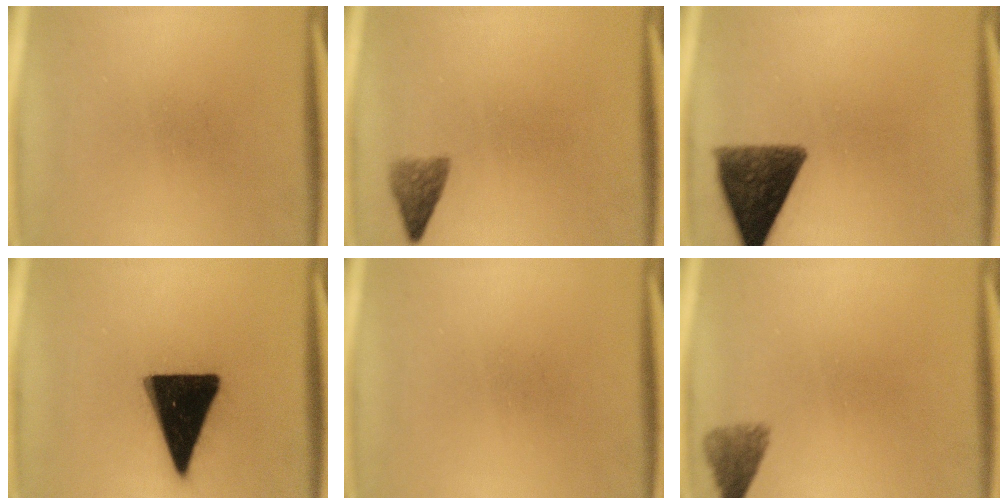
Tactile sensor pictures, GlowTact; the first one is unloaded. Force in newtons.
{"total": 2.6}
{"total": 10.7}
{"total": 19.8}
{"total": 0.0}
{"total": 3.0}